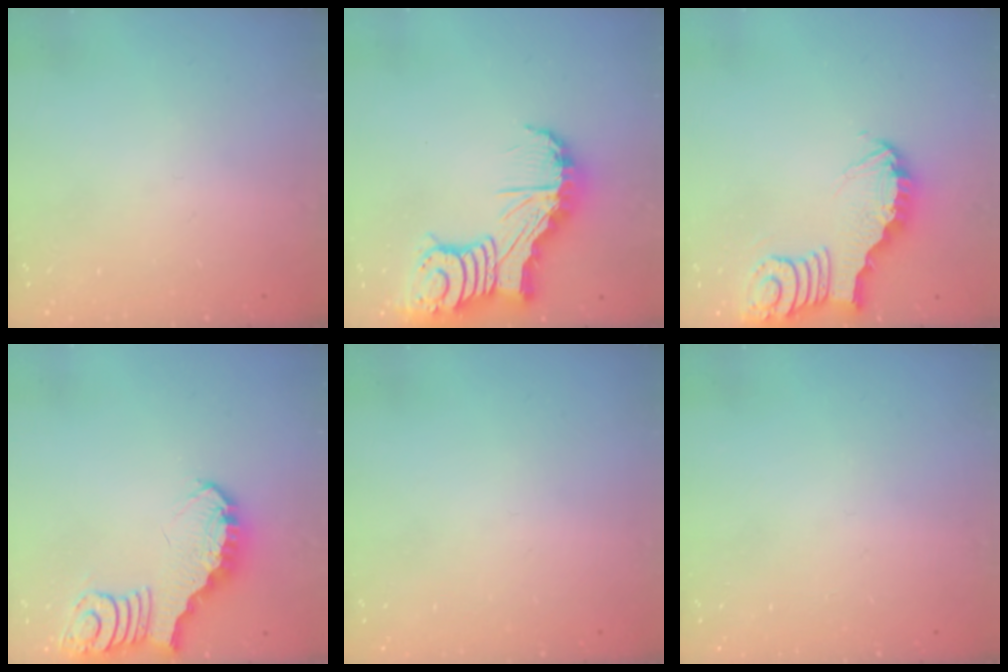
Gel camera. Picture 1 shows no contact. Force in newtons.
{"total": 13.4, "press": 13.3, "slide": 1.6}
{"total": 3.8, "press": 3.8, "slide": 0.3}
{"total": 3.5, "press": 3.5, "slide": 0.6}
{"total": 0.0}
{"total": 0.0}